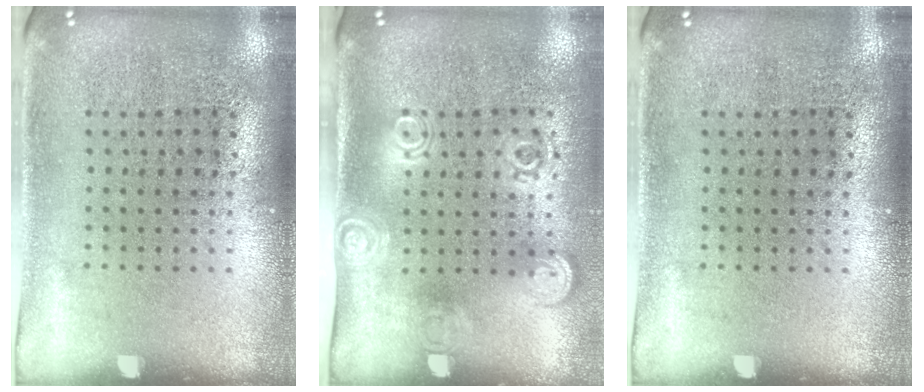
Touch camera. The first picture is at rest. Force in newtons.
{"total": 1.9, "press": 1.4, "slide": 1.3}
{"total": 0.0}